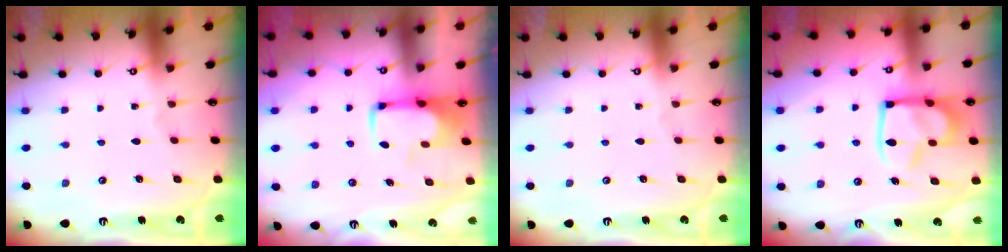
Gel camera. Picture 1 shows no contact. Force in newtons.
{"total": 1.2, "press": 1.0, "slide": 0.5}
{"total": 0.0}
{"total": 14.9, "press": 14.8, "slide": 1.8}